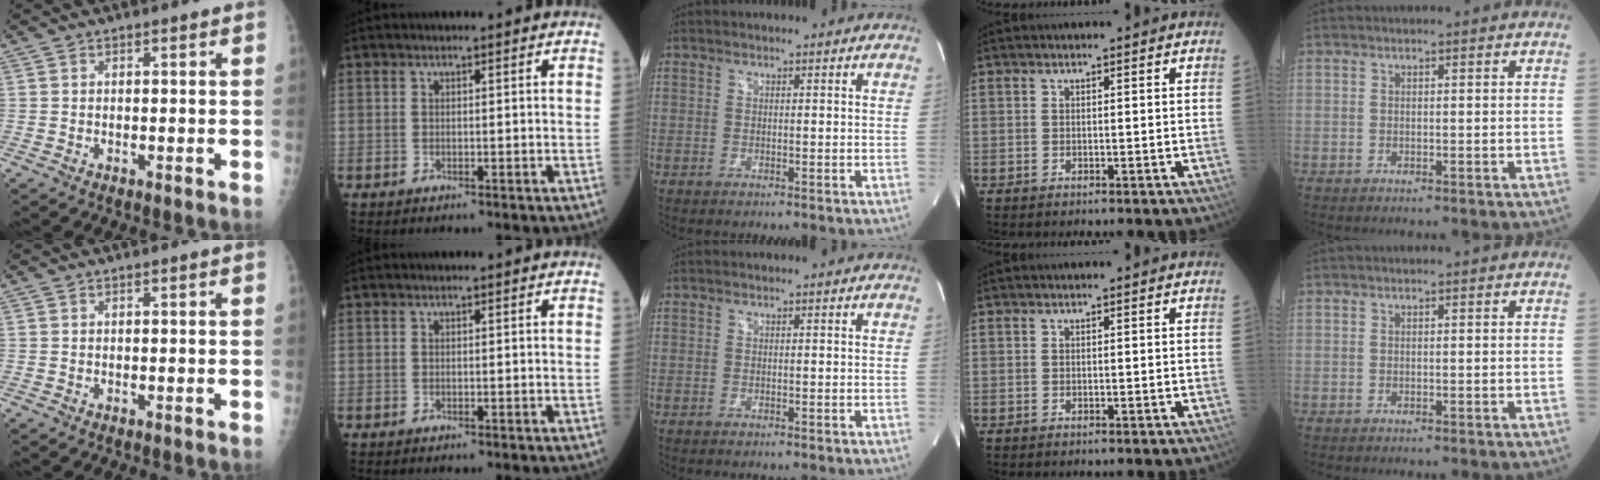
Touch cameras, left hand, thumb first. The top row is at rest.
{}